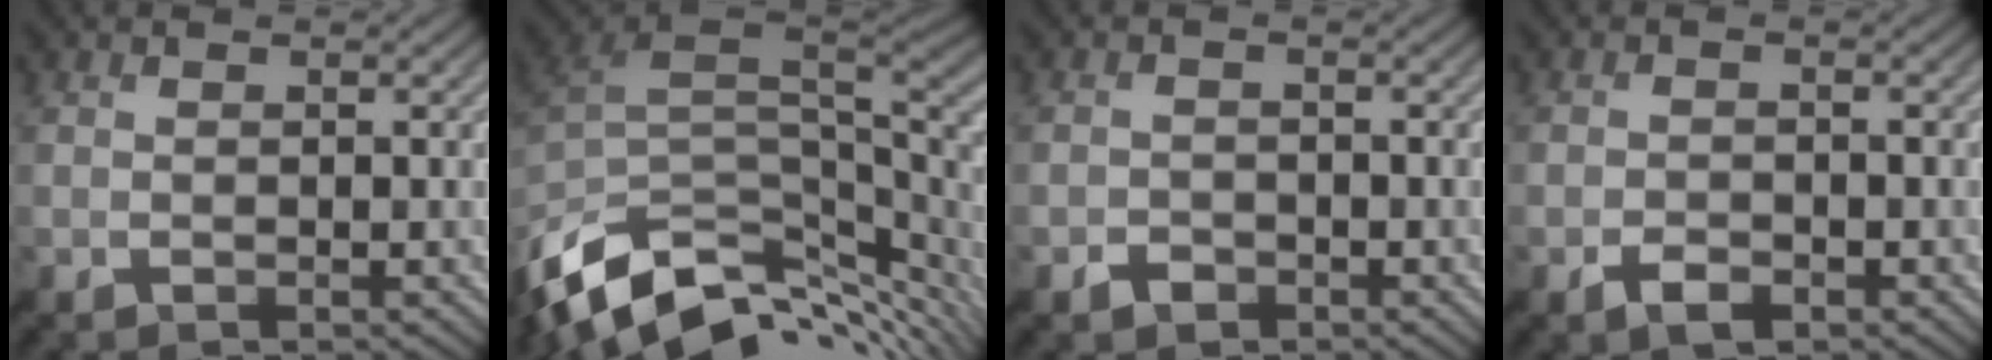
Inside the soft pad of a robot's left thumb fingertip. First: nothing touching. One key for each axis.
{"total": 12.0, "fx": -3.8, "fy": 6.5, "fz": 9.3, "tx": -0.202, "ty": -0.011, "tz": -0.058}
{"total": 1.4, "fx": -0.6, "fy": 1.1, "fz": 0.5, "tx": -0.007, "ty": 0.007, "tz": -0.016}
{"total": 1.9, "fx": -0.7, "fy": 1.1, "fz": 1.4, "tx": -0.027, "ty": 0.006, "tz": -0.015}